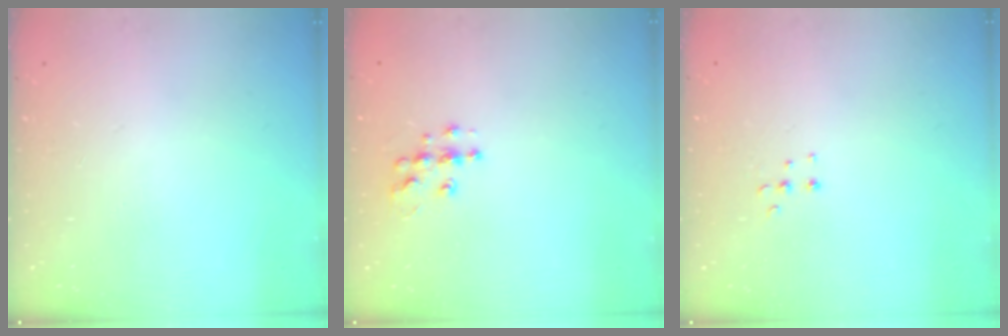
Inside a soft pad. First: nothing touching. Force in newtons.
{"total": 7.0, "press": 7.0, "slide": 0.3}
{"total": 3.6, "press": 3.5, "slide": 0.9}